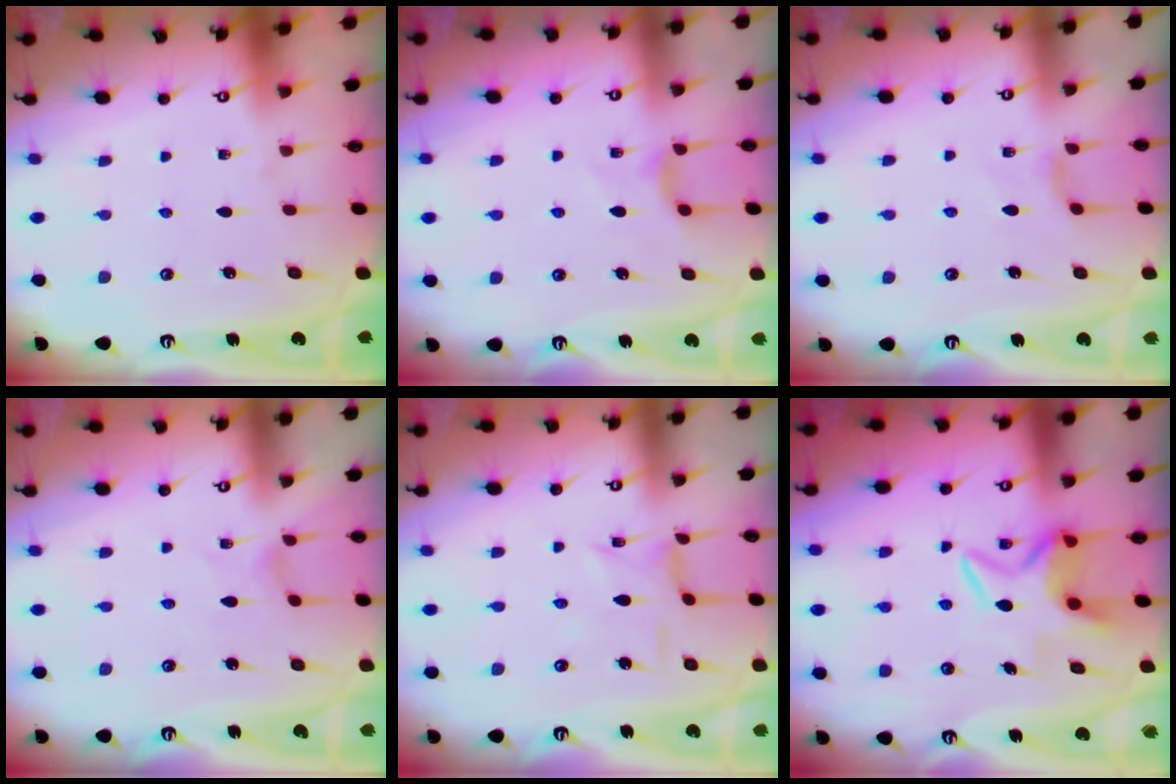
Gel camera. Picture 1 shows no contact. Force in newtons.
{"total": 5.9, "press": 5.8, "slide": 0.8}
{"total": 2.1, "press": 2.0, "slide": 0.5}
{"total": 0.0}
{"total": 2.2, "press": 2.2, "slide": 0.4}
{"total": 6.8, "press": 6.7, "slide": 0.8}